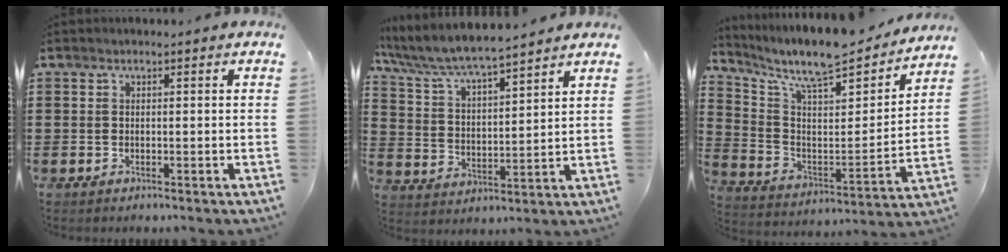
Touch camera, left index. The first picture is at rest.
{"total": 6.1, "force": [5.7, 0.3, 2.1], "torque": [-0.068, -0.038, 0.095]}
{"total": 8.8, "force": [7.8, 1.4, 3.8], "torque": [-0.104, -0.065, 0.128]}